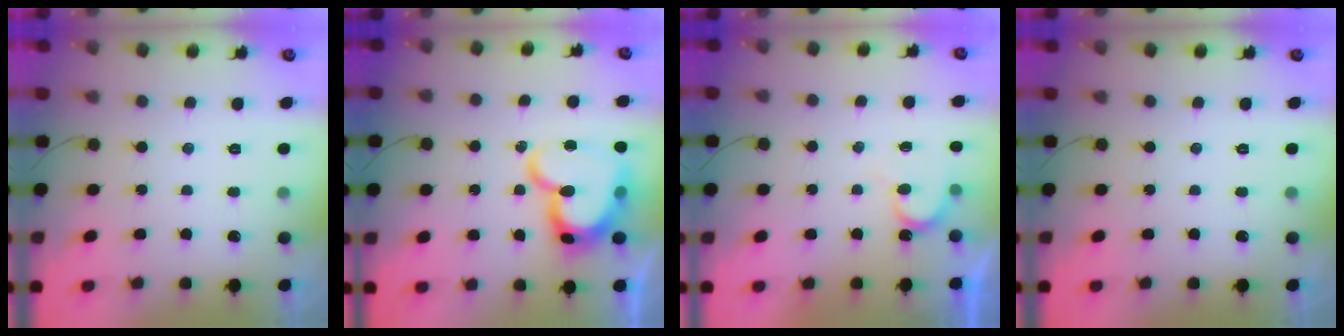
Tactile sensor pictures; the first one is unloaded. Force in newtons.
{"total": 19.4, "press": 19.4, "slide": 1.5}
{"total": 4.5, "press": 4.4, "slide": 0.4}
{"total": 0.0}